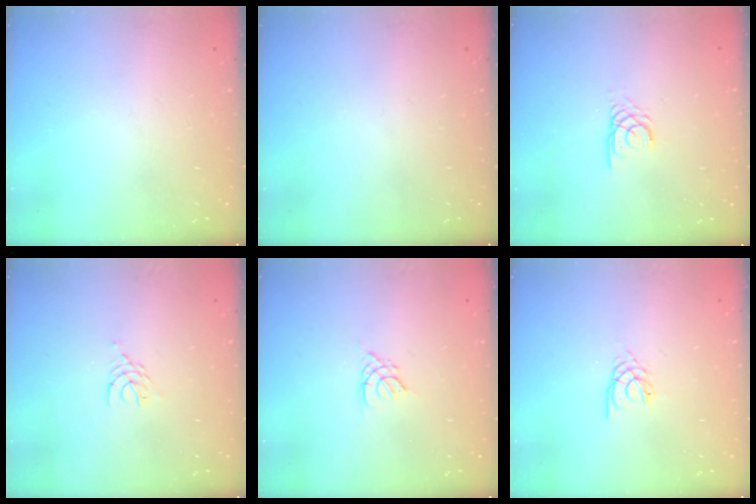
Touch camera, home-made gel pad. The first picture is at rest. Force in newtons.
{"total": 0.0}
{"total": 2.4, "press": 2.4, "slide": 0.2}
{"total": 3.2, "press": 3.1, "slide": 0.4}
{"total": 2.8, "press": 2.7, "slide": 0.5}
{"total": 2.2, "press": 2.1, "slide": 0.4}